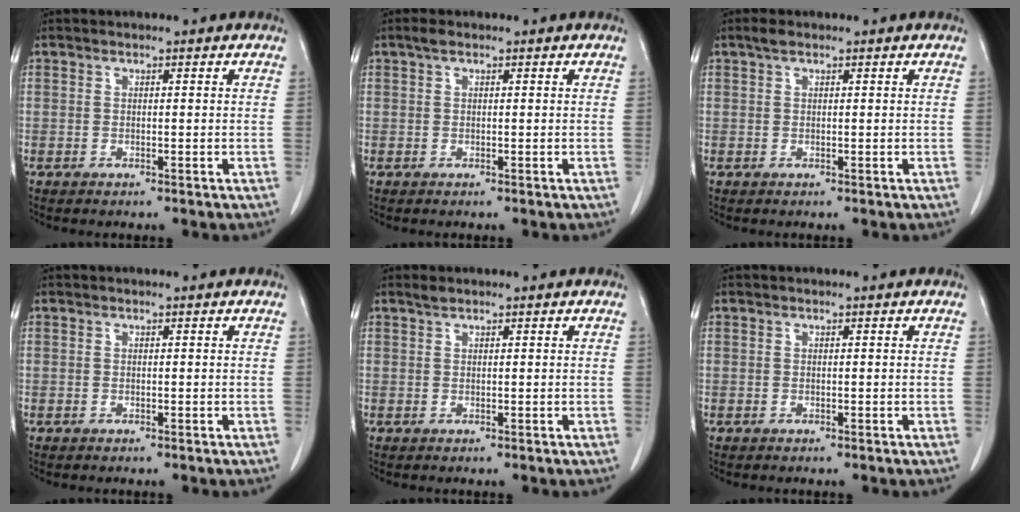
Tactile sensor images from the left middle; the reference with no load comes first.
{"total": 1.0, "force": [0.6, 0.4, 0.6], "torque": [-0.014, 0.013, 0.011]}
{"total": 1.1, "force": [0.8, 0.4, 0.7], "torque": [-0.016, 0.012, 0.015]}
{"total": 0.0}
{"total": 0.7, "force": [0.7, 0.1, 0.3], "torque": [-0.012, 0.003, 0.017]}
{"total": 0.0}